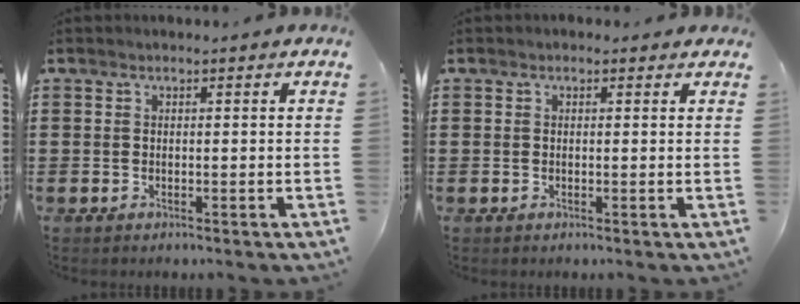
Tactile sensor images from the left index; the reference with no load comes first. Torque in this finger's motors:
{"motor_torque": [2.14, 0.00, 0.05, -0.06]}